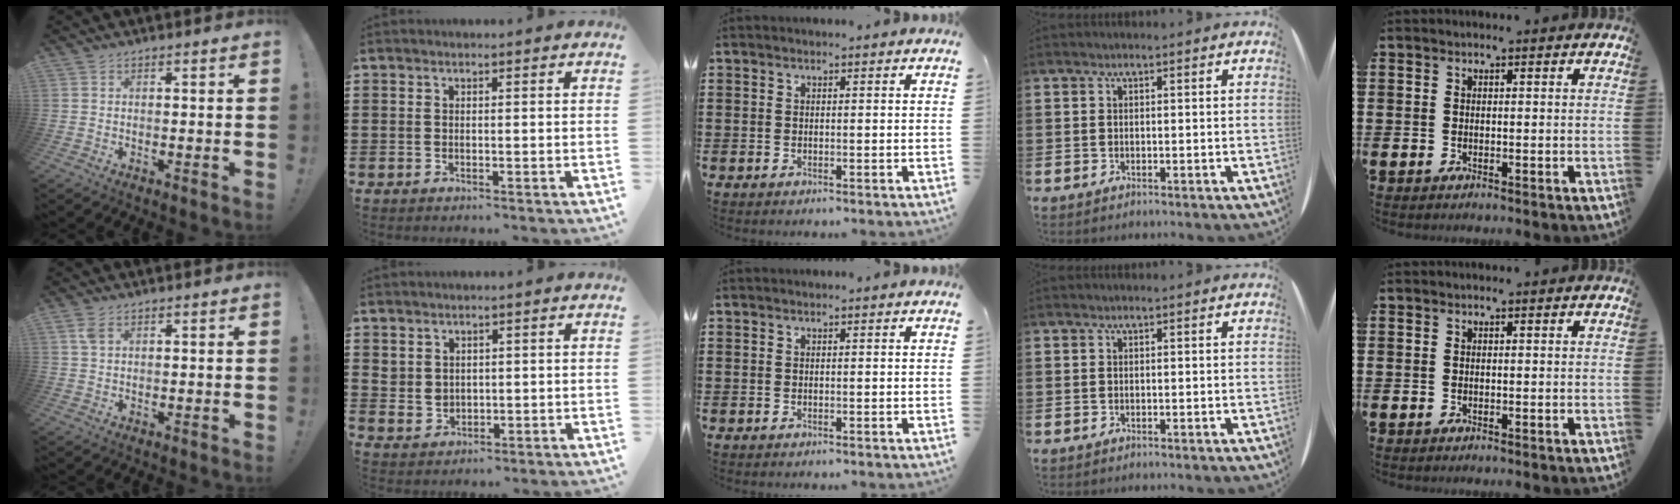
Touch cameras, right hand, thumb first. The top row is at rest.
{"thumb": {"total": 3.3, "force": [1.7, 1.8, 2.2], "torque": [-0.038, -0.003, 0.031]}, "index": {"total": 2.5, "force": [1.6, 1.9, 0.6], "torque": [-0.021, 0.007, 0.032]}}